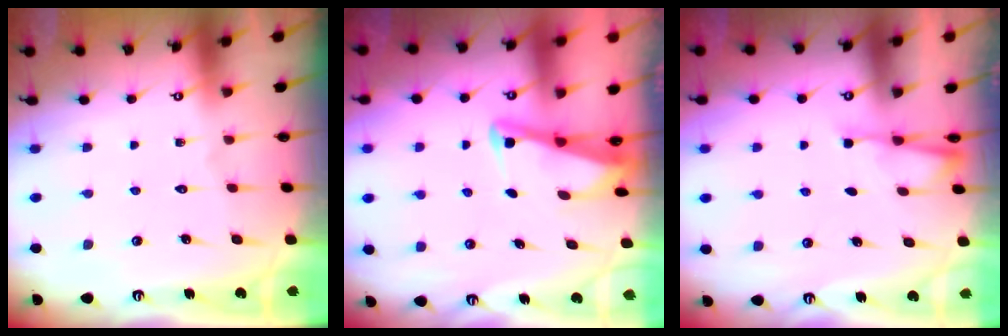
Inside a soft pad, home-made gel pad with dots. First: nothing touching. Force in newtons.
{"total": 2.7, "press": 2.7, "slide": 0.3}
{"total": 2.5, "press": 2.4, "slide": 0.4}